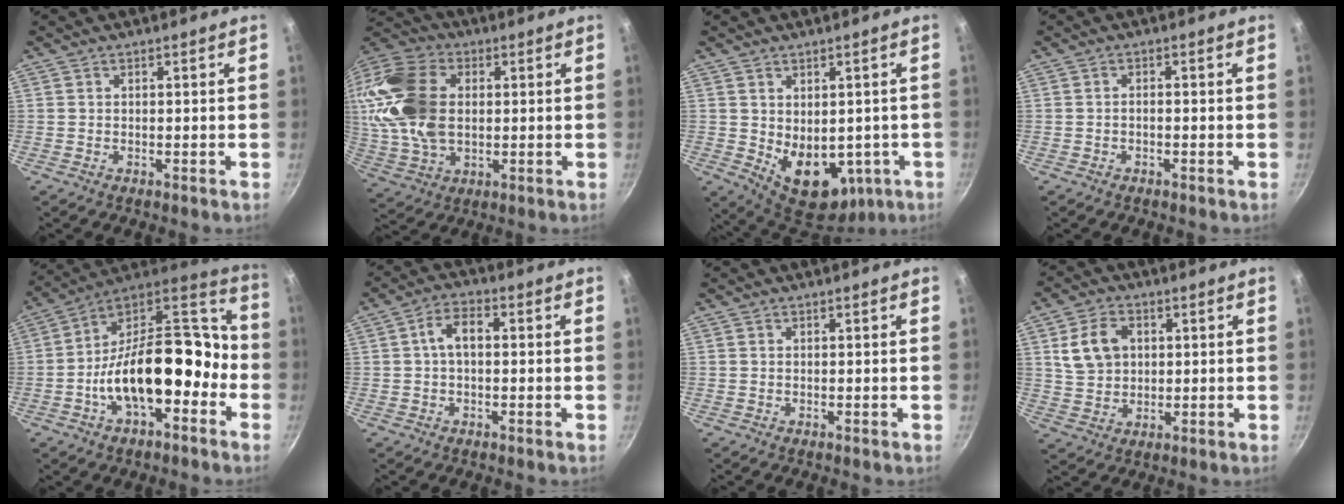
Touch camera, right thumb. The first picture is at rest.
{"total": 25.1, "force": [4.0, 16.6, 18.4], "torque": [-0.440, 0.025, 0.080]}
{"total": 13.9, "force": [-3.4, 9.1, 10.0], "torque": [-0.117, -0.005, -0.021]}
{"total": 0.9, "force": [-0.4, 0.5, 0.7], "torque": [-0.011, 0.007, -0.008]}
{"total": 23.0, "force": [-5.2, 11.5, 19.2], "torque": [-0.294, 0.063, -0.083]}
{"total": 5.3, "force": [0.4, 2.9, 4.4], "torque": [-0.076, 0.020, 0.001]}
{"total": 0.0}
{"total": 8.5, "force": [2.3, 6.4, 5.2], "torque": [-0.080, 0.002, 0.047]}